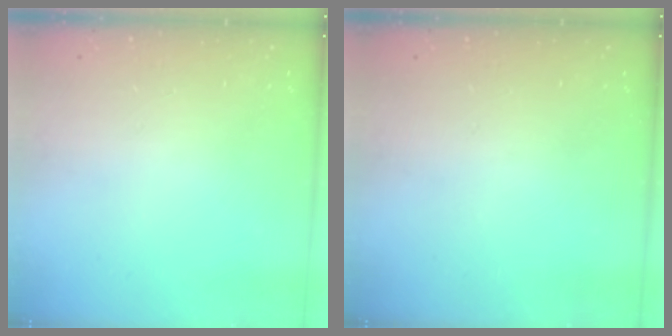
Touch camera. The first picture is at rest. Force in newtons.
{"total": 0.0}